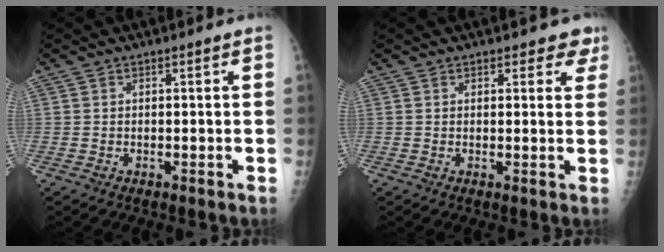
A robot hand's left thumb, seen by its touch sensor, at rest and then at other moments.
{"total": 3.5, "force": [2.7, 2.0, 1.2], "torque": [0.022, -0.012, 0.023]}